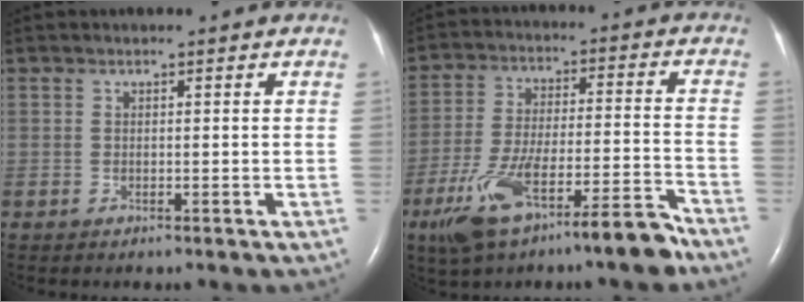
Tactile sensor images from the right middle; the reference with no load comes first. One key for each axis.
{"total": 14.1, "fx": -9.2, "fy": 2.1, "fz": 10.4, "tx": -0.194, "ty": -0.003, "tz": -0.154}